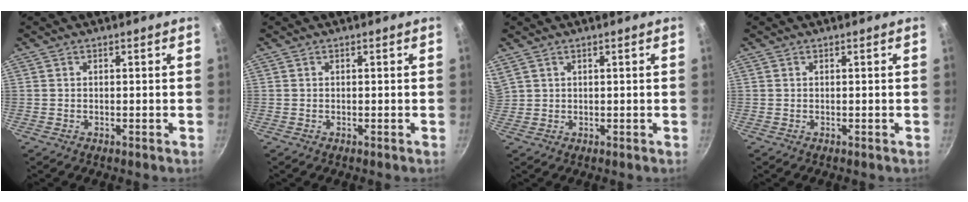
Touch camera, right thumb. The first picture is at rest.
{"total": 0.0}
{"total": 3.3, "force": [2.3, 2.0, 1.3], "torque": [-0.019, 0.007, 0.054]}
{"total": 0.0}